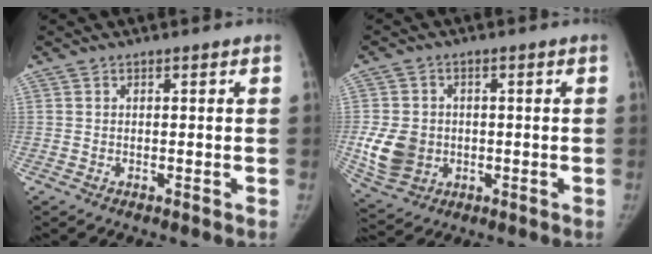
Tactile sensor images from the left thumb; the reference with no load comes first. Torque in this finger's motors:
{"motor_torque": [0.44, 0.89, 0.76, -0.74, 0.33]}